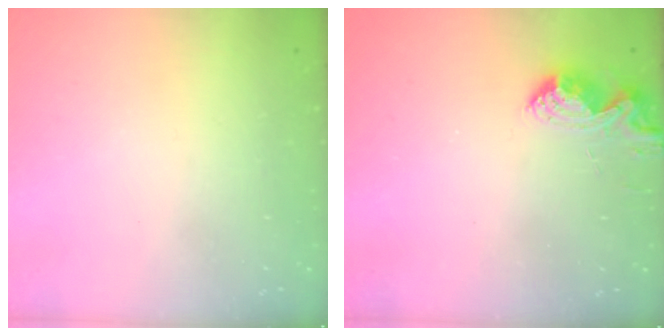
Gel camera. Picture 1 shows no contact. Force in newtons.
{"total": 10.2, "press": 10.1, "slide": 0.9}